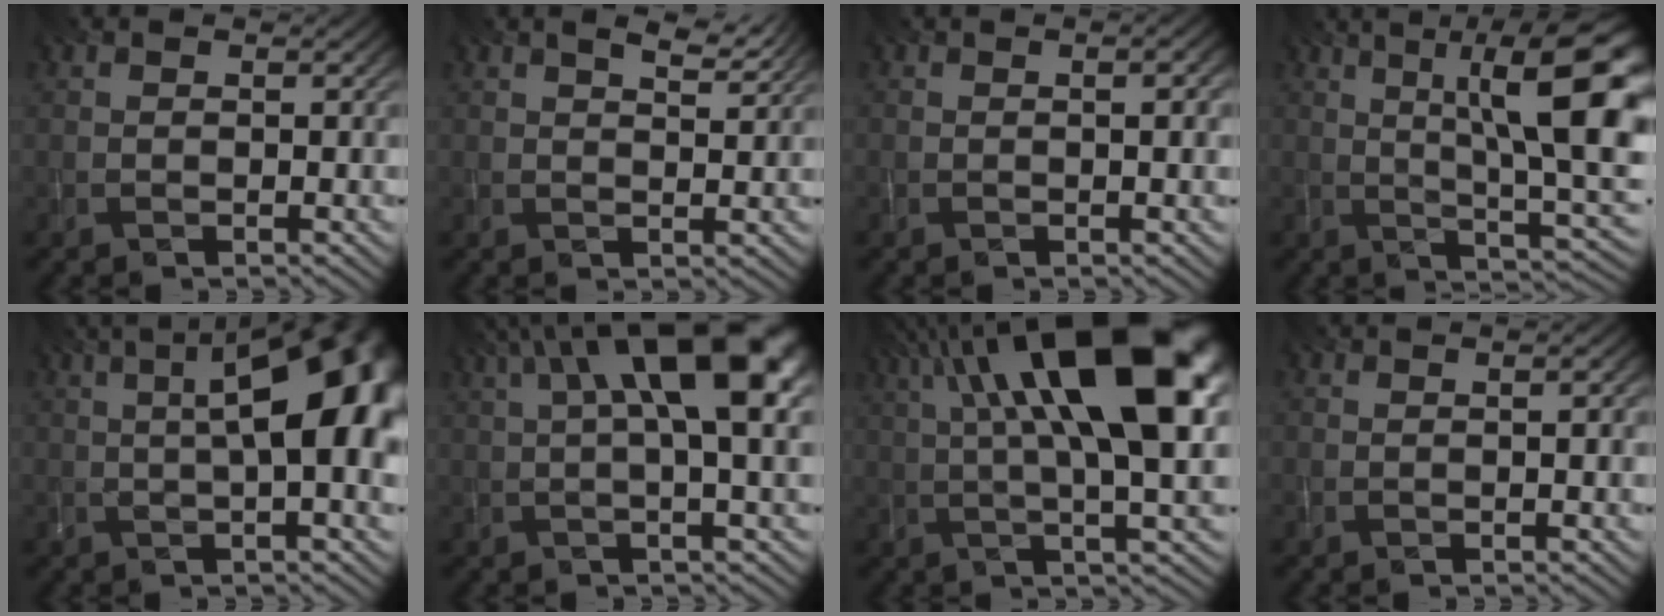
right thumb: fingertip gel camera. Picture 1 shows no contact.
{"total": 4.1, "force": [2.8, 1.3, 2.8], "torque": [-0.048, -0.002, 0.048]}
{"total": 2.0, "force": [0.3, 0.4, 2.0], "torque": [-0.030, 0.004, 0.002]}
{"total": 15.7, "force": [4.3, 4.1, 14.5], "torque": [-0.192, 0.017, 0.074]}
{"total": 12.6, "force": [1.8, 4.2, 11.7], "torque": [-0.142, 0.024, 0.013]}
{"total": 13.5, "force": [4.1, 4.0, 12.2], "torque": [-0.187, 0.018, 0.058]}
{"total": 18.2, "force": [5.7, 5.6, 16.4], "torque": [-0.283, 0.043, 0.089]}
{"total": 1.4, "force": [0.0, 0.3, 1.4], "torque": [-0.023, 0.002, -0.002]}